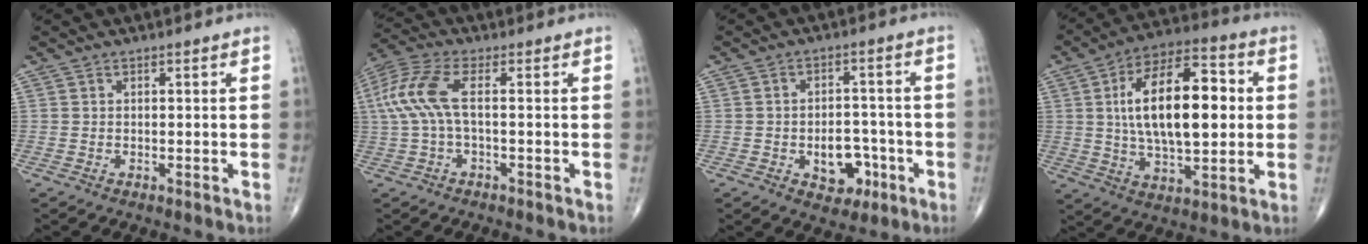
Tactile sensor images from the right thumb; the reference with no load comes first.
{"total": 9.3, "force": [0.4, 3.4, 8.6], "torque": [-0.222, 0.027, 0.005]}
{"total": 7.9, "force": [-2.9, 5.4, 5.1], "torque": [-0.038, 0.027, -0.033]}
{"total": 20.5, "force": [2.3, 9.5, 18.0], "torque": [-0.281, 0.016, 0.035]}